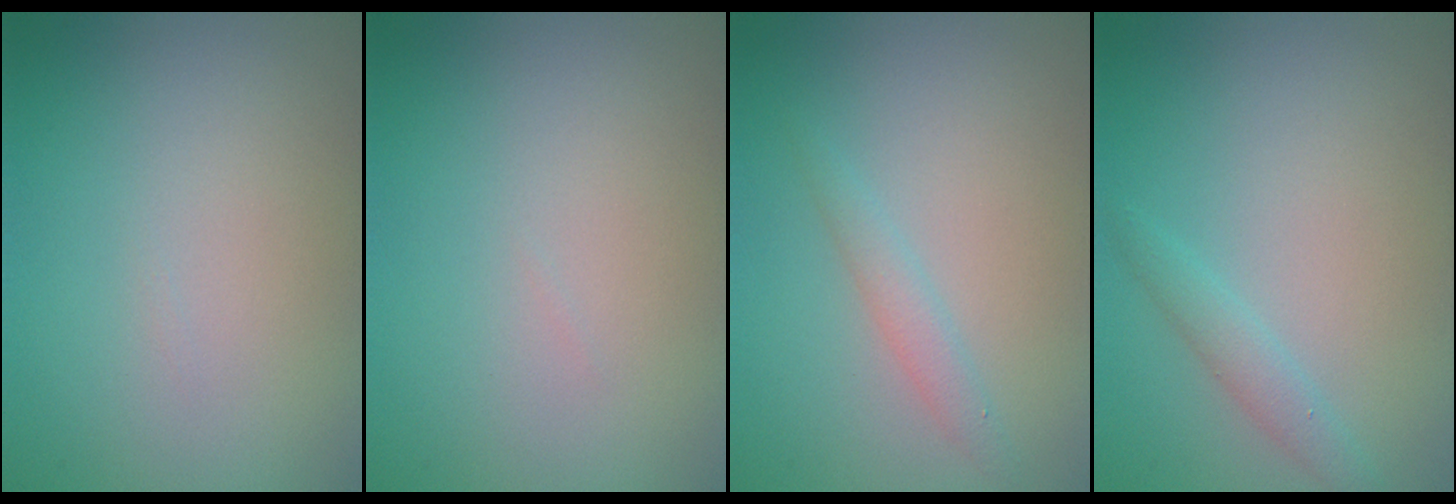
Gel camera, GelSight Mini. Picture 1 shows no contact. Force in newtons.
{"total": 0.0}
{"total": 1.4, "press": 1.4, "slide": 0.1}
{"total": 1.5, "press": 1.5, "slide": 0.1}